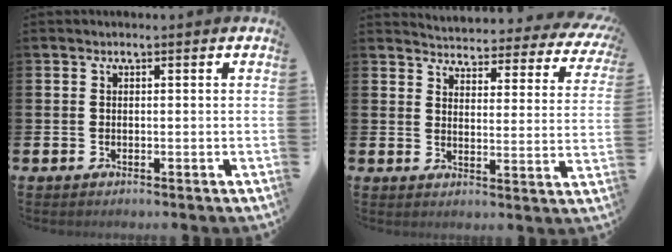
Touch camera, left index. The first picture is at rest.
{"total": 3.5, "force": [3.4, 0.8, 0.4], "torque": [-0.026, -0.037, 0.050]}